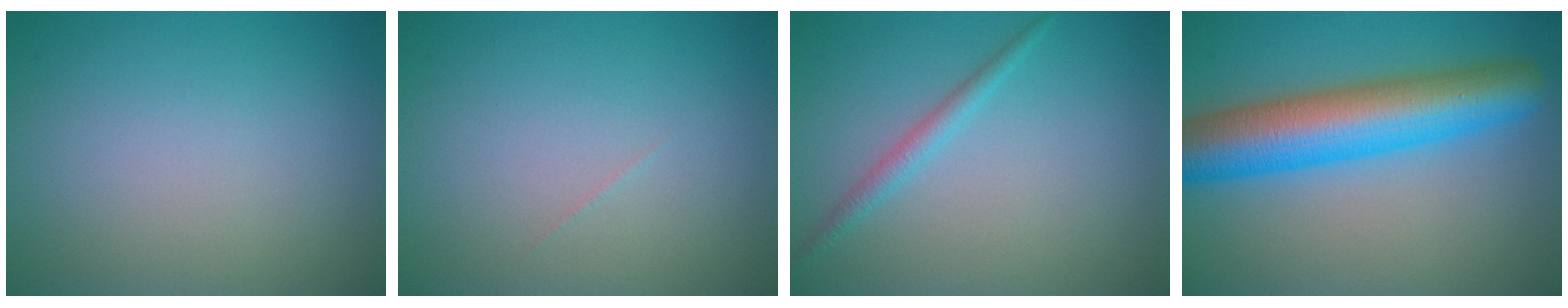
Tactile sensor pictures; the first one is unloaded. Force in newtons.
{"total": 0.0}
{"total": 1.6, "press": 1.6, "slide": 0.0}
{"total": 9.9, "press": 9.9, "slide": 0.2}